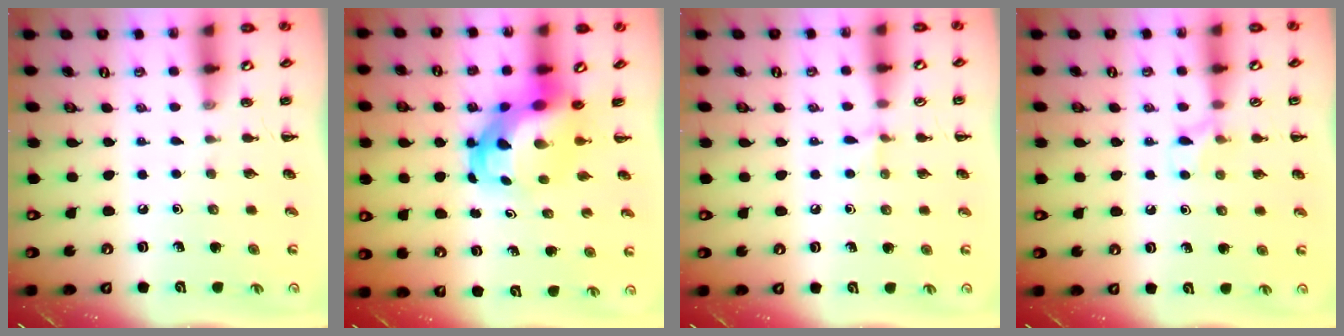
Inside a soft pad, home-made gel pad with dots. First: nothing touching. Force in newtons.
{"total": 6.4, "press": 6.1, "slide": 1.9}
{"total": 4.8, "press": 4.5, "slide": 1.6}
{"total": 6.7, "press": 6.3, "slide": 2.3}